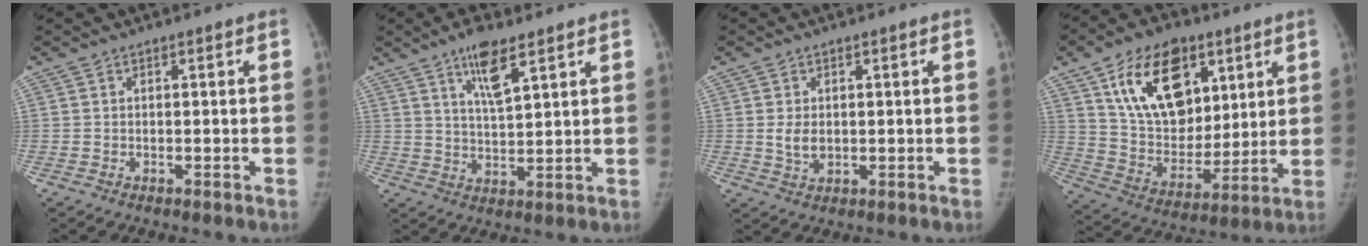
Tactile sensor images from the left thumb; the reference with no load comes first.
{"total": 7.8, "force": [4.7, 2.2, 5.8], "torque": [-0.096, -0.028, 0.085]}
{"total": 3.6, "force": [0.3, 2.5, 2.6], "torque": [-0.040, -0.006, 0.011]}
{"total": 21.1, "force": [9.7, 13.5, 13.1], "torque": [-0.175, -0.042, 0.172]}